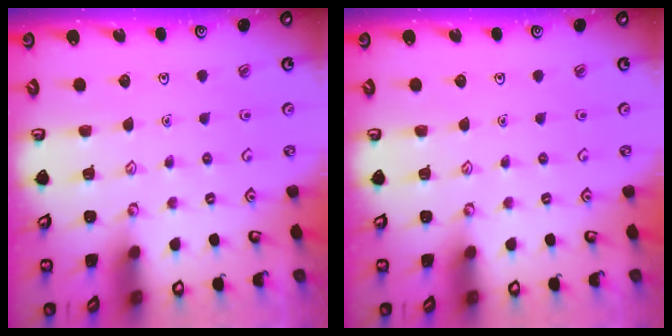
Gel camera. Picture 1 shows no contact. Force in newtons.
{"total": 0.0}